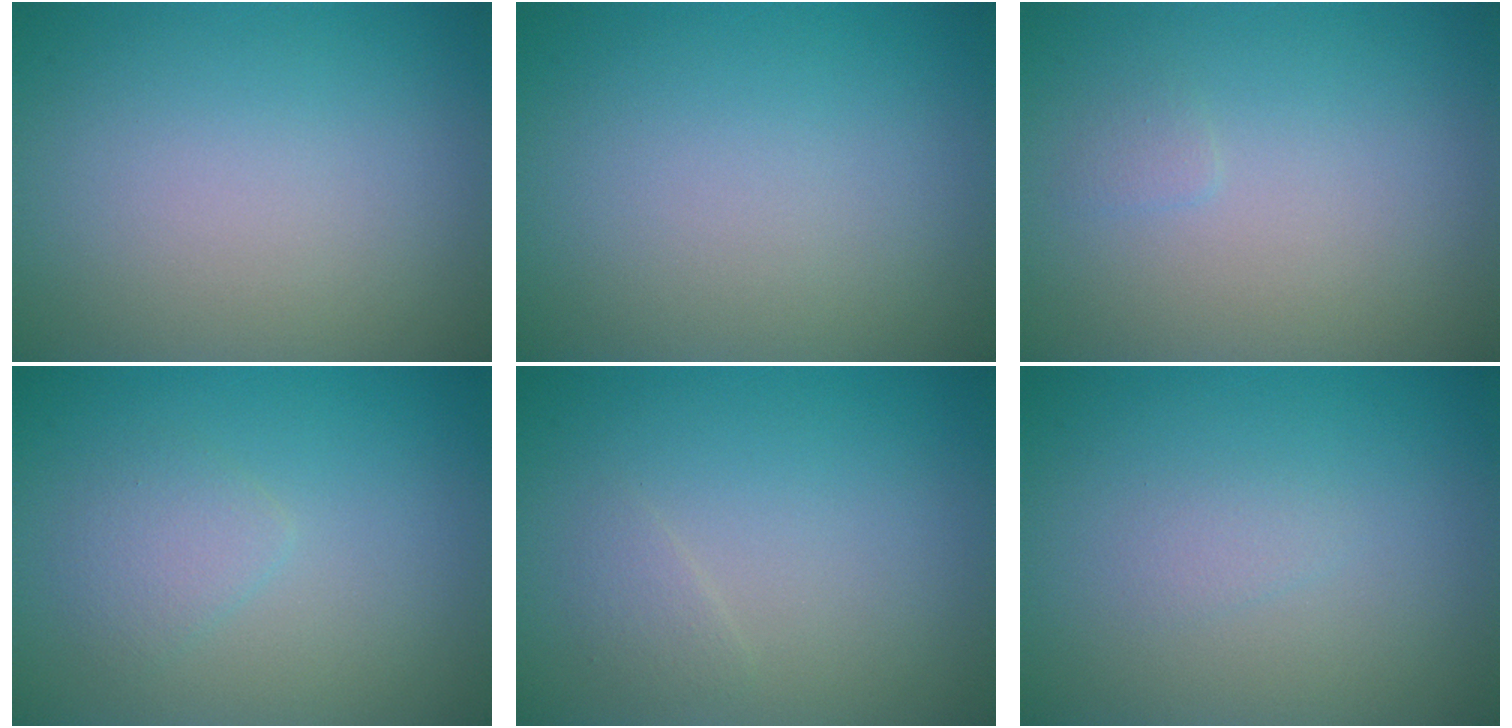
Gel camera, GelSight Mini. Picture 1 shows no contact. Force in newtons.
{"total": 0.0}
{"total": 0.6, "press": 0.6, "slide": 0.1}
{"total": 1.7, "press": 1.7, "slide": 0.1}
{"total": 0.9, "press": 0.9, "slide": 0.0}
{"total": 0.8, "press": 0.8, "slide": 0.1}